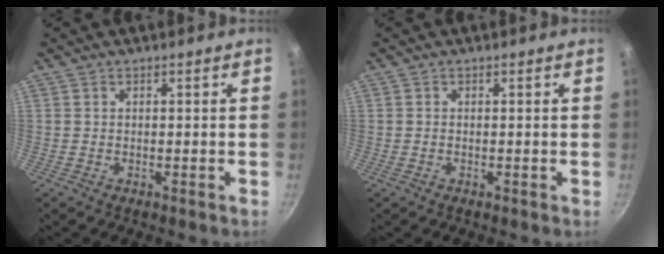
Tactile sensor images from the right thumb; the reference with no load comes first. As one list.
[{"total": 0.0}]